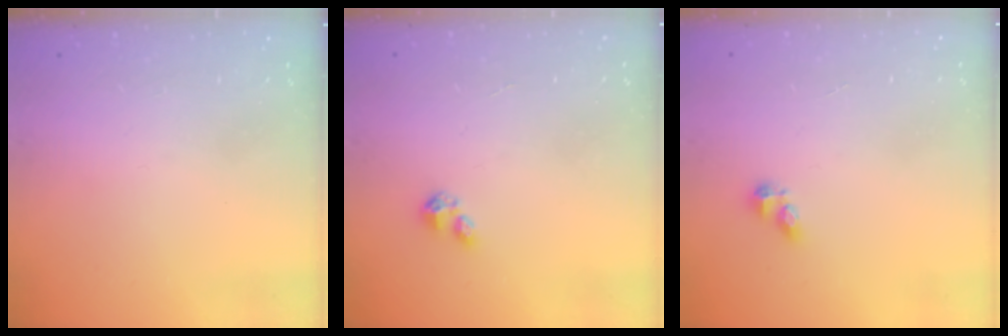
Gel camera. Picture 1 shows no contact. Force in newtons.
{"total": 2.7, "press": 2.7, "slide": 0.4}
{"total": 3.6, "press": 3.5, "slide": 0.4}